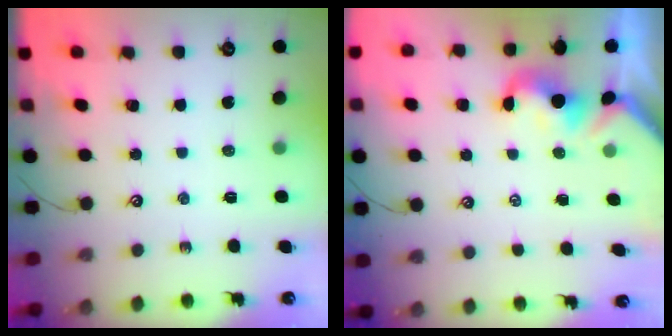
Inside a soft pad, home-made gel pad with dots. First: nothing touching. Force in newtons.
{"total": 1.1, "press": 1.1, "slide": 0.2}